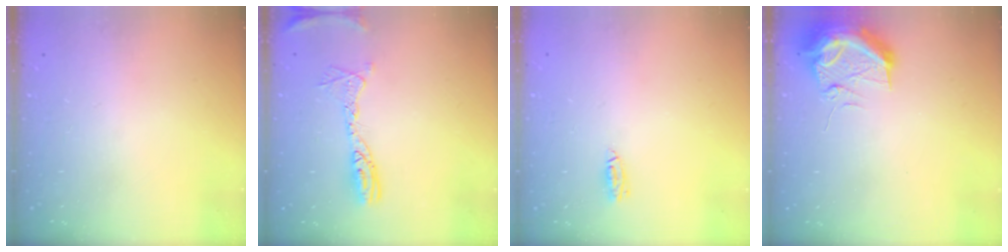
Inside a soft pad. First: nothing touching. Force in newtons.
{"total": 10.6, "press": 10.6, "slide": 1.0}
{"total": 4.2, "press": 3.9, "slide": 1.6}
{"total": 10.1, "press": 10.1, "slide": 0.8}